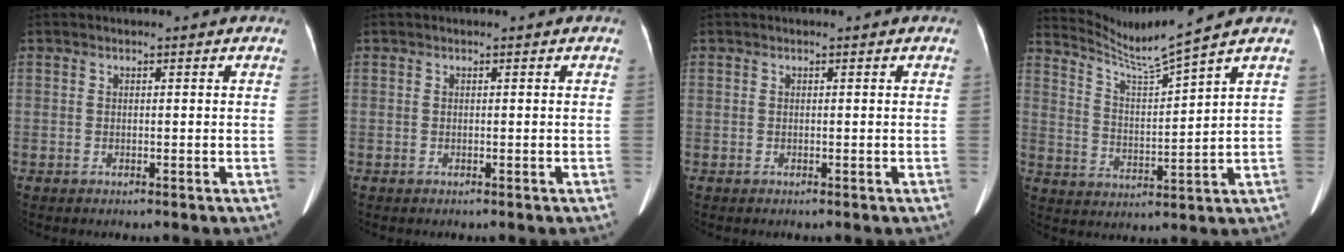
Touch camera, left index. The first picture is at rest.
{"total": 0.0}
{"total": 0.0}
{"total": 8.0, "force": [7.0, -3.1, 2.3], "torque": [-0.056, -0.037, 0.138]}